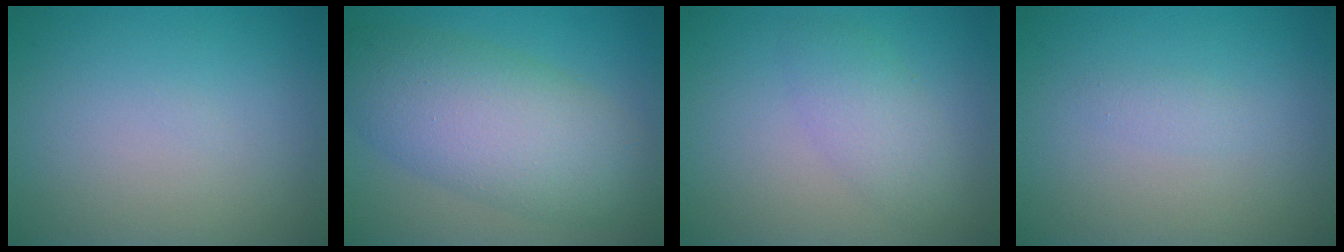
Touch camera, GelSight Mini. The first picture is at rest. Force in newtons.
{"total": 8.6, "press": 8.6, "slide": 0.4}
{"total": 2.9, "press": 2.9, "slide": 0.2}
{"total": 0.8, "press": 0.8, "slide": 0.1}